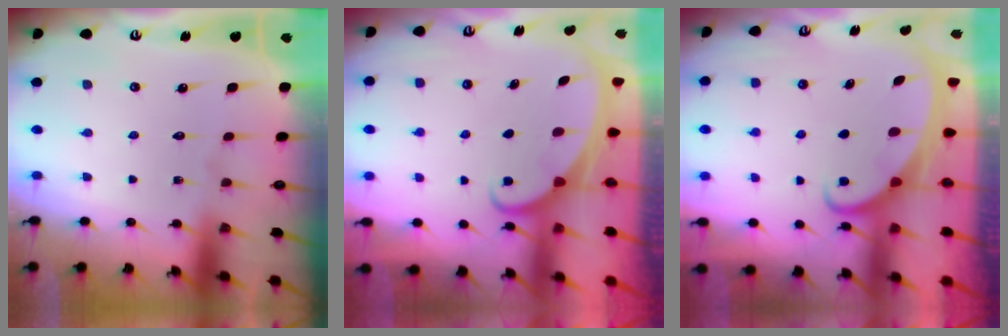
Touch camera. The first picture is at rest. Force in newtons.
{"total": 2.1, "press": 2.0, "slide": 0.3}
{"total": 2.0, "press": 2.0, "slide": 0.3}